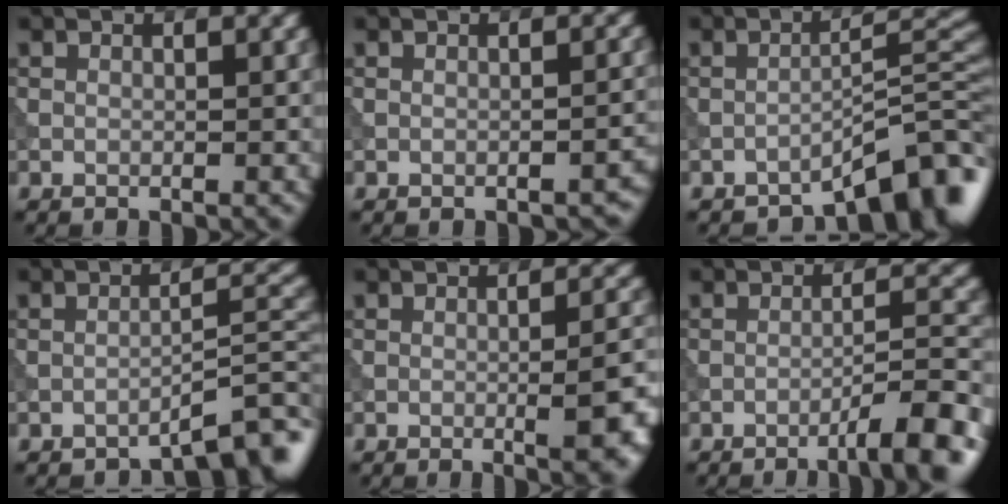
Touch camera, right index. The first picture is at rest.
{"total": 1.5, "force": [-1.2, 0.4, 0.8], "torque": [-0.004, 0.006, -0.016]}
{"total": 6.8, "force": [-5.2, 1.2, 4.3], "torque": [-0.047, 0.019, -0.080]}
{"total": 4.3, "force": [-3.3, 0.6, 2.6], "torque": [-0.029, 0.018, -0.051]}
{"total": 6.6, "force": [-1.2, 2.2, 6.2], "torque": [-0.064, -0.001, -0.012]}
{"total": 6.0, "force": [-3.6, 0.8, 4.7], "torque": [-0.058, 0.015, -0.060]}